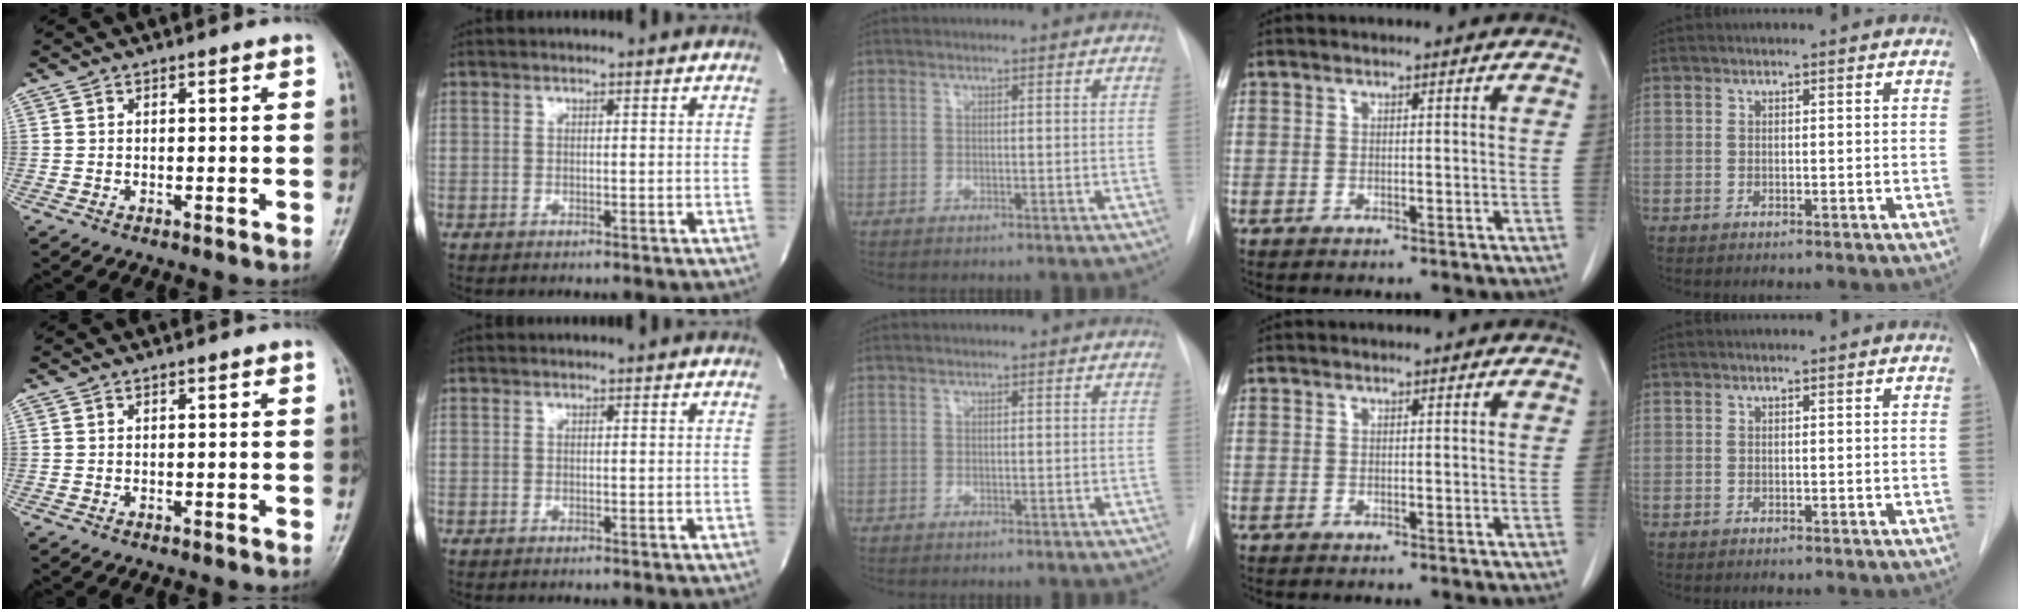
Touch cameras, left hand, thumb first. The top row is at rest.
{}